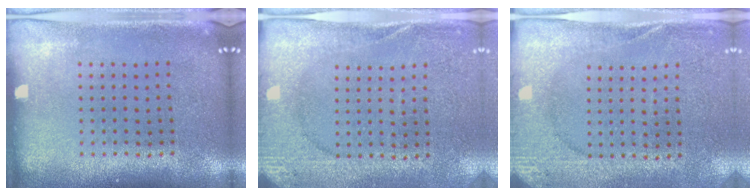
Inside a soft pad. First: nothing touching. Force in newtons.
{"total": 2.6, "press": 2.5, "slide": 0.6}
{"total": 2.6, "press": 2.5, "slide": 0.6}